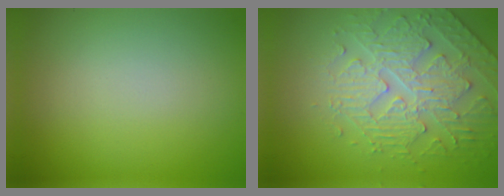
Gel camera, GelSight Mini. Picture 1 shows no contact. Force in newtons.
{"total": 4.4, "press": 4.1, "slide": 1.6}